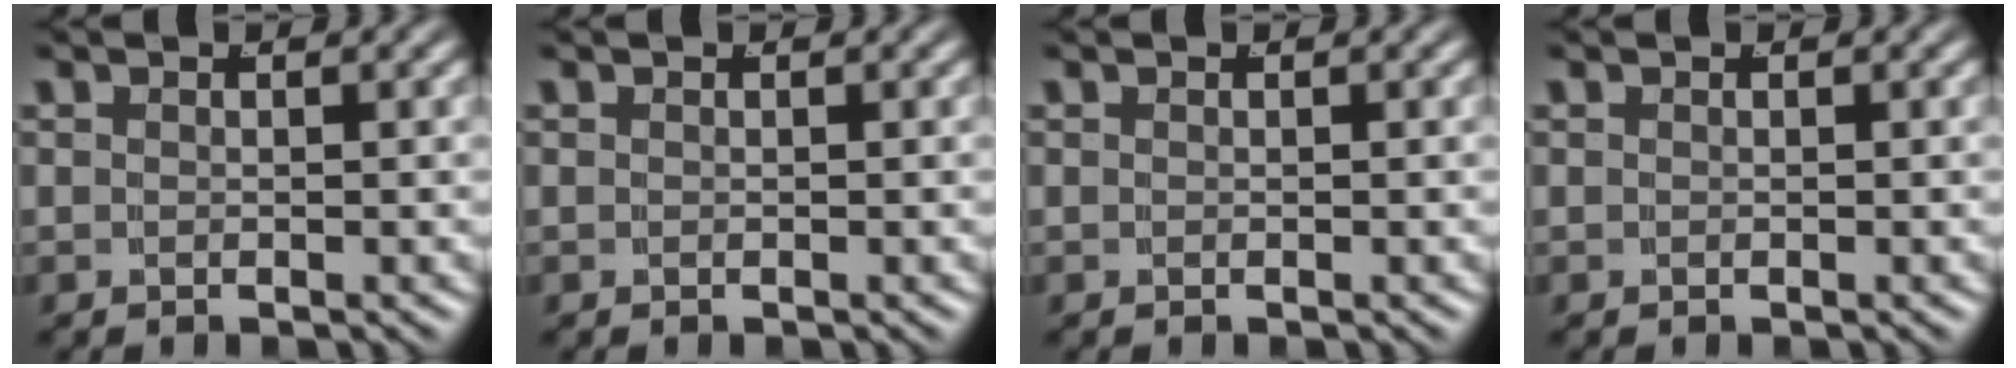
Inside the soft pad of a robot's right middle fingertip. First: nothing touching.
{"total": 0.0}
{"total": 0.0}
{"total": 0.0}